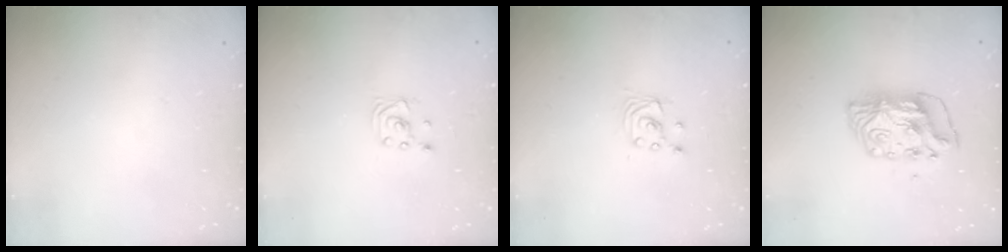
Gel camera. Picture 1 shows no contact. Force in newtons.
{"total": 2.2, "press": 2.2, "slide": 0.1}
{"total": 2.7, "press": 2.7, "slide": 0.2}
{"total": 9.2, "press": 9.2, "slide": 1.0}